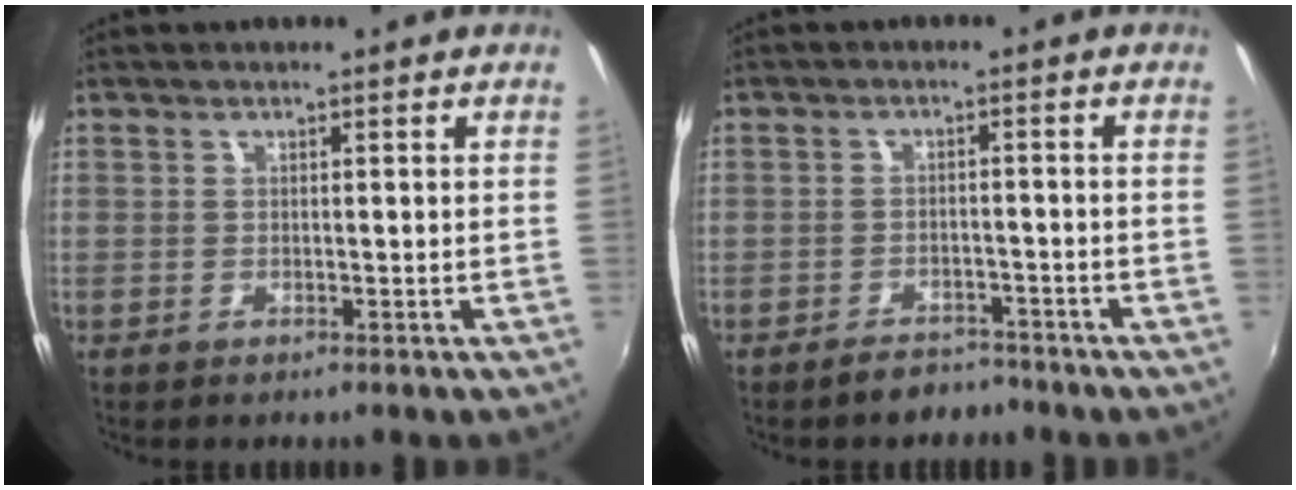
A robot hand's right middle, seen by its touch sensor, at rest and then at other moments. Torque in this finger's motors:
{"motor_torque": [0.64, -0.66, 0.08, 0.12]}